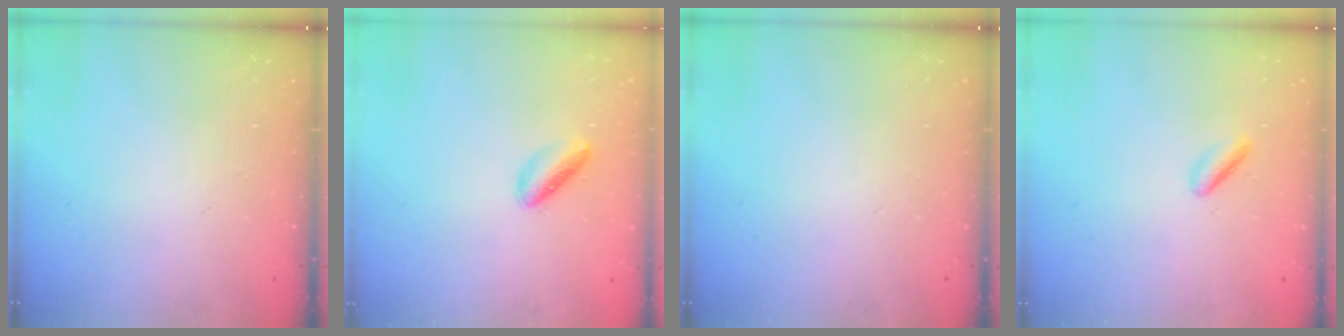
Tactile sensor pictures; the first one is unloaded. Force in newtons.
{"total": 2.9, "press": 2.8, "slide": 0.5}
{"total": 0.0}
{"total": 3.0, "press": 2.9, "slide": 0.8}